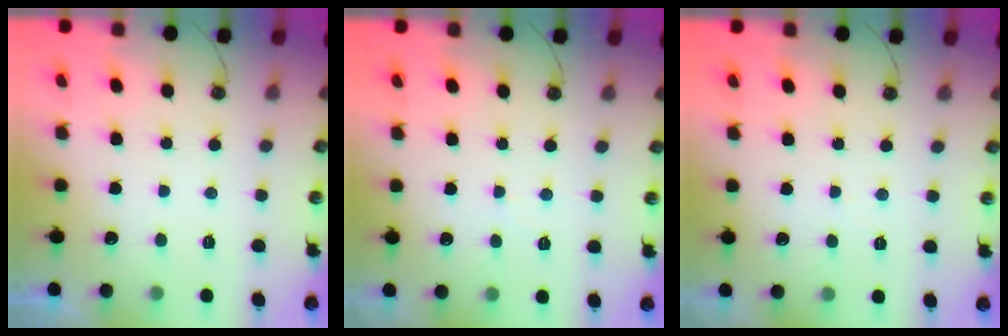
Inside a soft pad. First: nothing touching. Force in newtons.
{"total": 2.8, "press": 2.8, "slide": 0.5}
{"total": 1.7, "press": 1.6, "slide": 0.3}